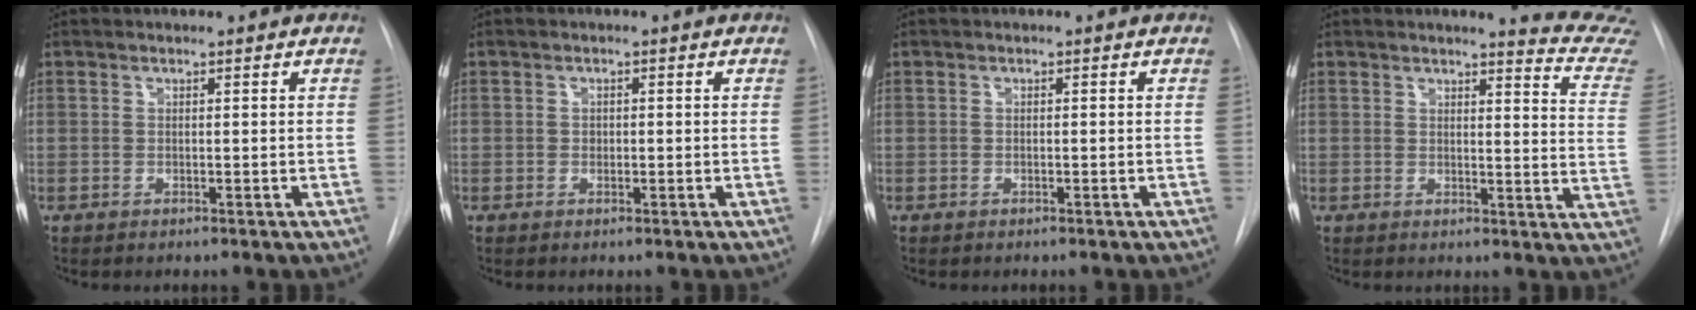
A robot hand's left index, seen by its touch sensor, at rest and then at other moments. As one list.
[{"total": 0.8, "force": [-0.6, 0.5, 0.2], "torque": [0.001, -0.005, -0.011]}, {"total": 0.0}, {"total": 11.6, "force": [11.4, -1.1, 1.8], "torque": [-0.009, -0.135, 0.095]}]